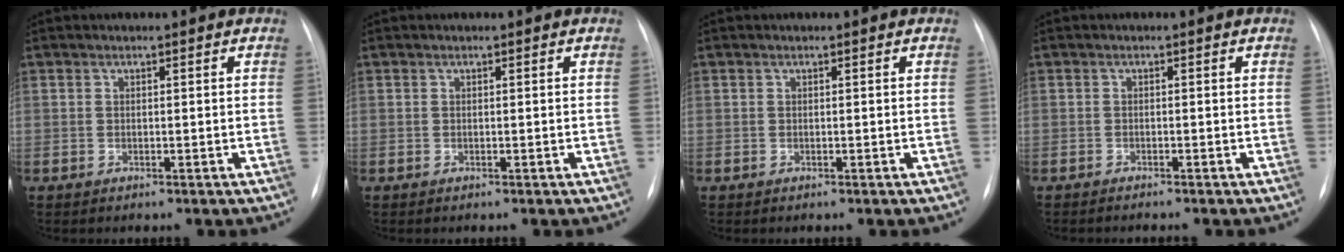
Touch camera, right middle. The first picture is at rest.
{"total": 0.0}
{"total": 0.0}
{"total": 1.4, "force": [-1.3, -0.1, 0.5], "torque": [-0.008, -0.003, -0.016]}